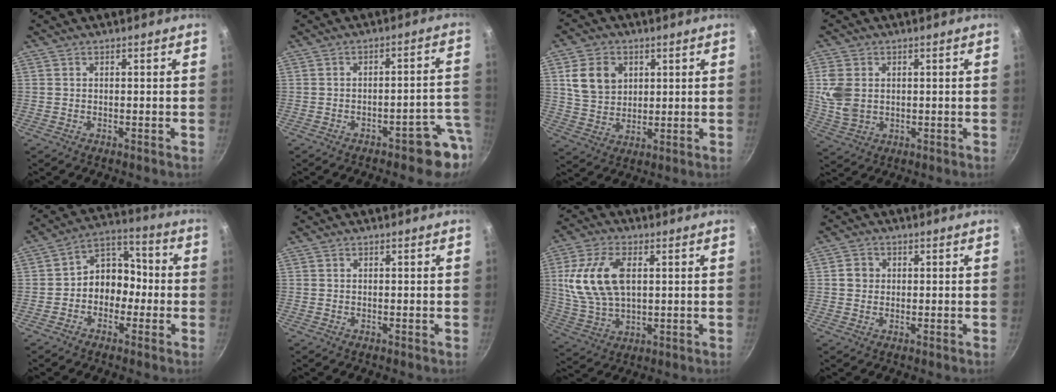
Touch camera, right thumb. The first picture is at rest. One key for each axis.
{"total": 6.7, "fx": -3.6, "fy": 2.5, "fz": 5.1, "tx": -0.022, "ty": 0.041, "tz": -0.040}
{"total": 9.7, "fx": 2.9, "fy": 7.6, "fz": 5.2, "tx": -0.073, "ty": -0.007, "tz": 0.056}
{"total": 7.4, "fx": 0.9, "fy": 5.6, "fz": 4.7, "tx": -0.092, "ty": -0.004, "tz": 0.025}
{"total": 9.5, "fx": -1.9, "fy": 7.7, "fz": 5.3, "tx": -0.022, "ty": 0.051, "tz": -0.046}
{"total": 0.0}
{"total": 14.3, "fx": 2.7, "fy": 8.2, "fz": 11.4, "tx": -0.214, "ty": -0.001, "tz": 0.056}
{"total": 2.8, "fx": 0.2, "fy": 2.6, "fz": 1.0, "tx": -0.003, "ty": 0.006, "tz": -0.001}